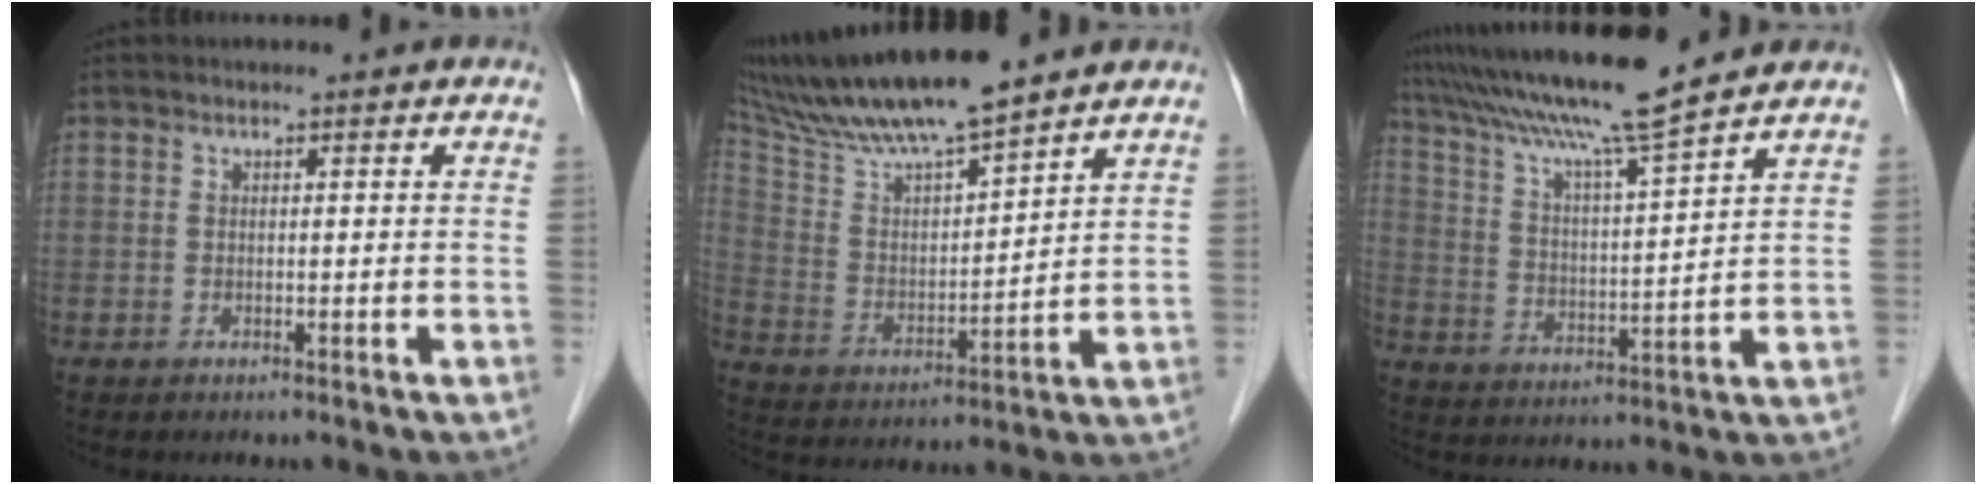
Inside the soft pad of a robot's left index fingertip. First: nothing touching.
{"total": 15.8, "force": [13.8, 0.8, 7.8], "torque": [-0.149, 0.010, 0.255]}
{"total": 14.3, "force": [12.3, -1.3, 7.1], "torque": [-0.132, 0.011, 0.209]}